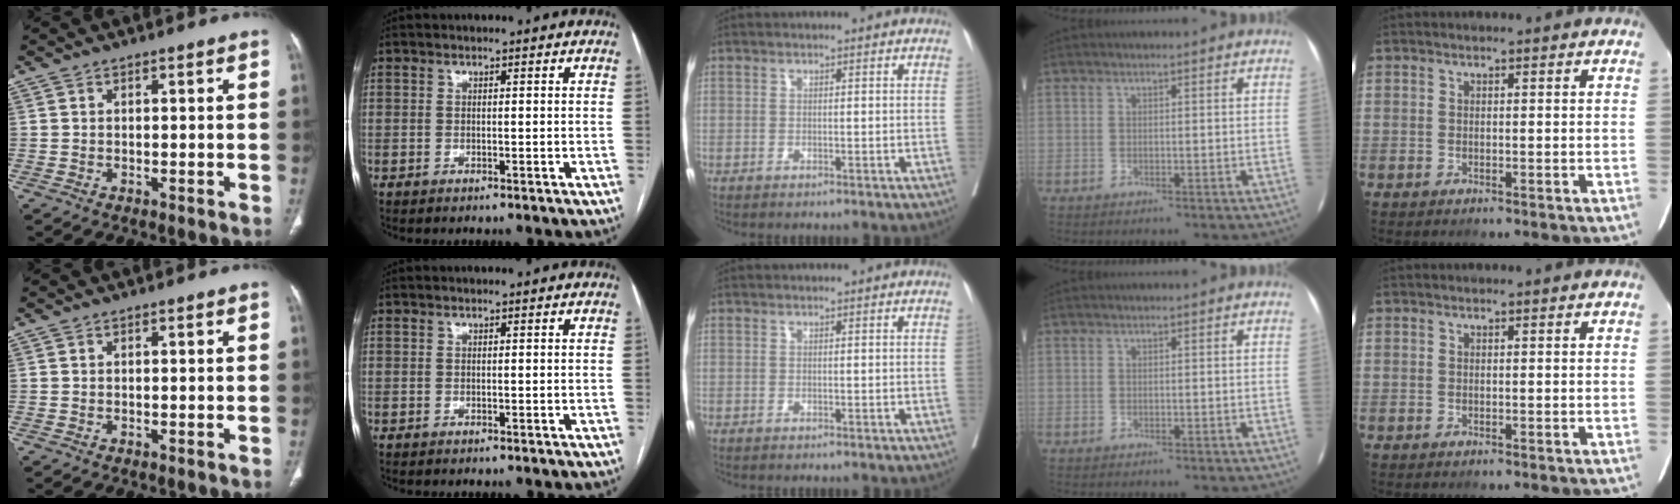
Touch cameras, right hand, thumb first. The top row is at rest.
{}